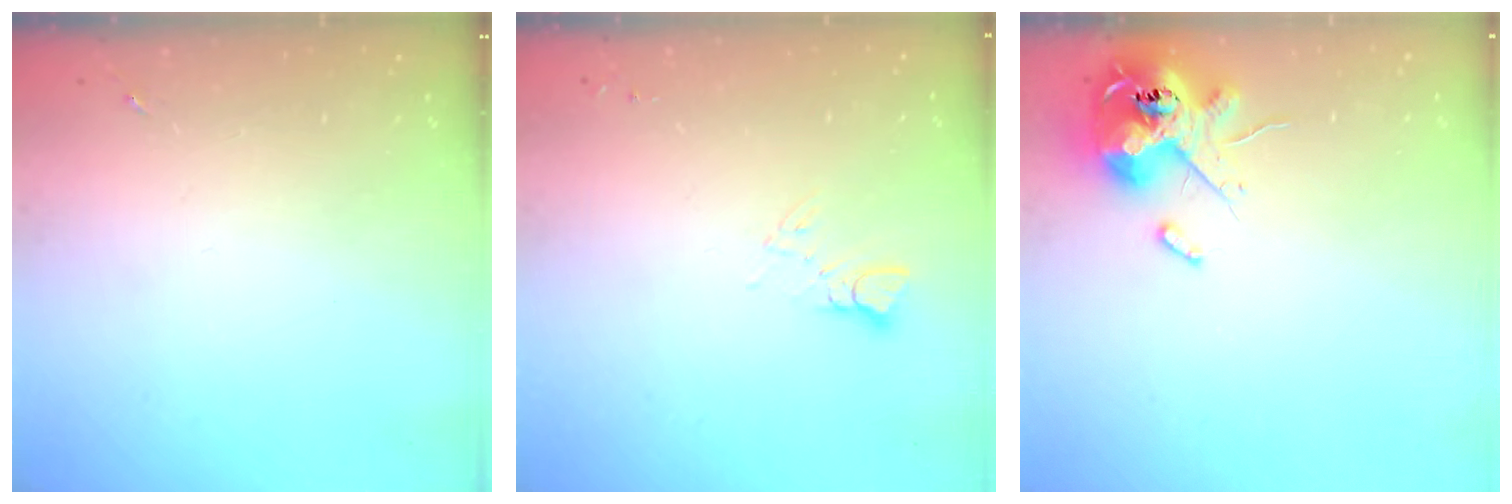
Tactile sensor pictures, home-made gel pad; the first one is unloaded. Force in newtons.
{"total": 4.1, "press": 4.1, "slide": 0.4}
{"total": 13.2, "press": 13.0, "slide": 2.2}